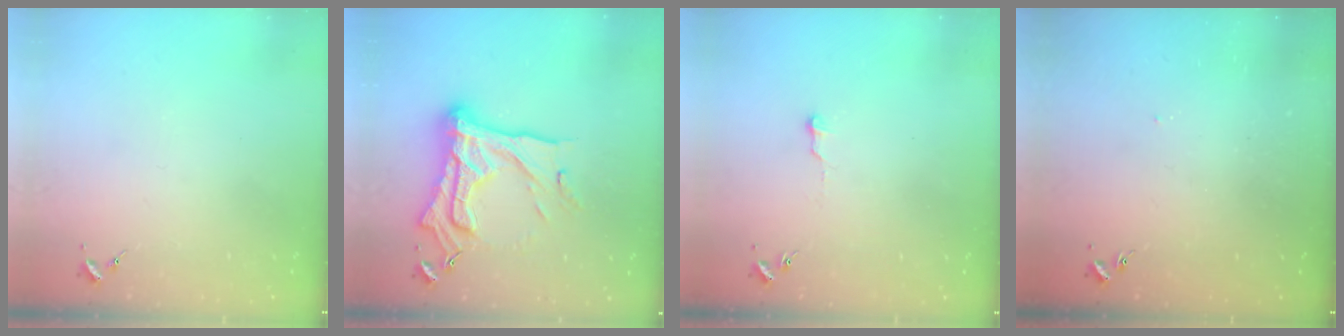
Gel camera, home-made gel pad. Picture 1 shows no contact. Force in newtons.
{"total": 25.4, "press": 25.2, "slide": 2.5}
{"total": 4.5, "press": 4.5, "slide": 0.5}
{"total": 2.7, "press": 2.7, "slide": 0.1}